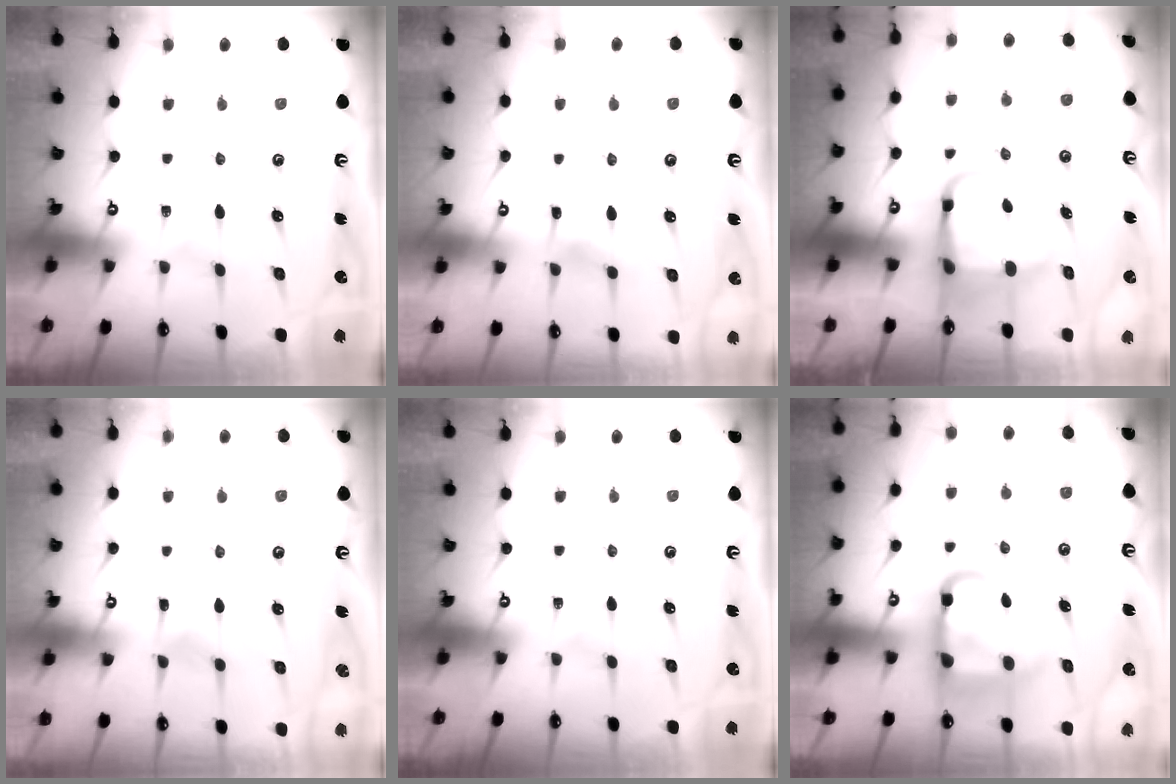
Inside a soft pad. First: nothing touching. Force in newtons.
{"total": 2.6, "press": 2.5, "slide": 0.4}
{"total": 5.7, "press": 5.6, "slide": 1.0}
{"total": 4.2, "press": 4.2, "slide": 0.5}
{"total": 0.0}
{"total": 12.4, "press": 12.2, "slide": 1.6}